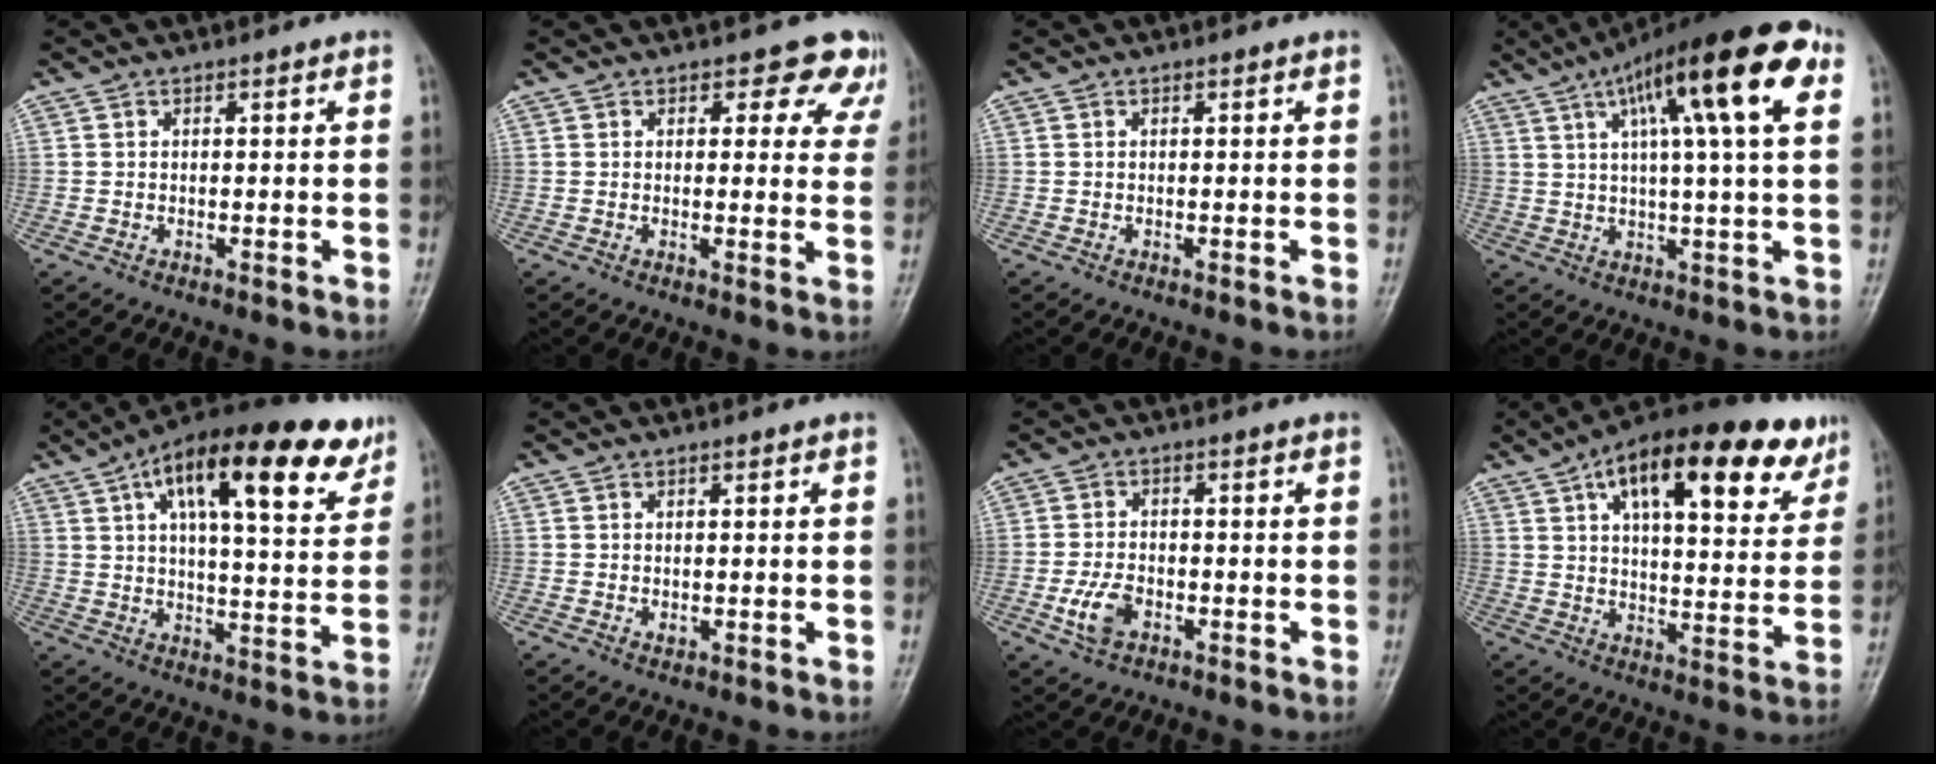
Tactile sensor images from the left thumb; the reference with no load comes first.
{"total": 7.2, "force": [5.3, 4.1, 2.7], "torque": [0.016, -0.024, 0.044]}
{"total": 0.0}
{"total": 20.0, "force": [7.8, 4.1, 17.9], "torque": [-0.269, 0.017, 0.113]}
{"total": 22.0, "force": [11.8, 7.7, 16.9], "torque": [-0.239, -0.016, 0.178]}
{"total": 0.9, "force": [0.0, 0.7, 0.6], "torque": [-0.009, -0.002, 0.003]}
{"total": 4.8, "force": [-1.8, 3.0, 3.2], "torque": [-0.063, 0.007, -0.035]}
{"total": 23.6, "force": [12.8, 9.5, 17.4], "torque": [-0.233, -0.013, 0.191]}